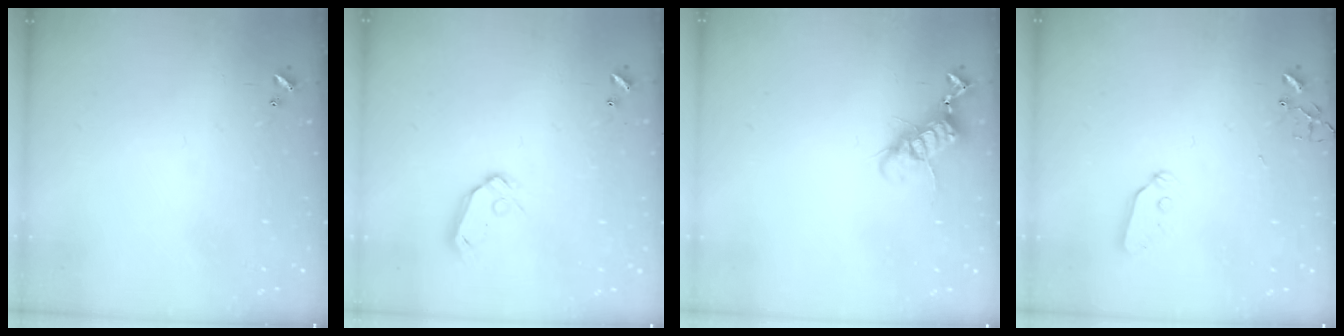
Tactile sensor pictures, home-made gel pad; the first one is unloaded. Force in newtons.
{"total": 8.0, "press": 8.0, "slide": 1.0}
{"total": 11.7, "press": 11.7, "slide": 0.9}
{"total": 6.4, "press": 6.4, "slide": 0.3}